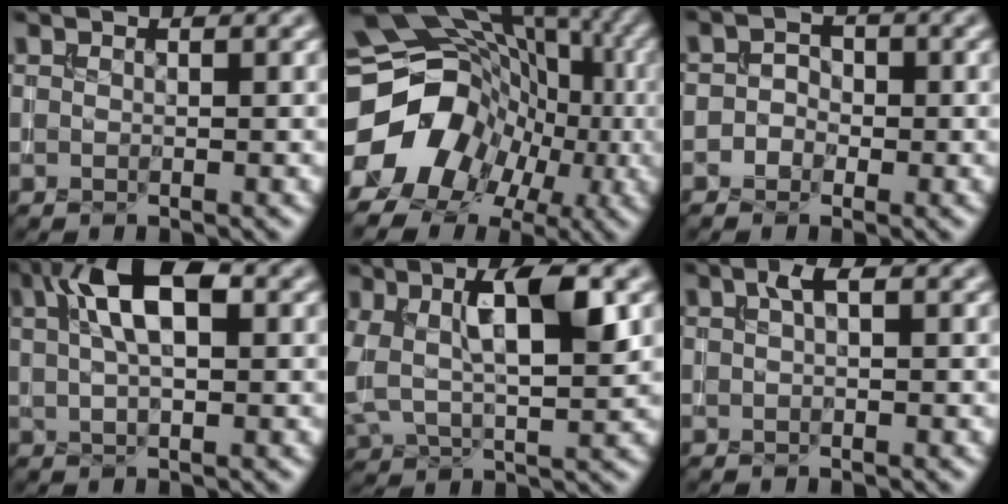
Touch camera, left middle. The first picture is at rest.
{"total": 18.1, "force": [-4.2, 15.1, 9.1], "torque": [-0.166, -0.019, -0.080]}
{"total": 1.9, "force": [-0.7, 1.6, 0.7], "torque": [0.010, 0.005, -0.021]}
{"total": 6.3, "force": [2.0, 2.6, 5.4], "torque": [-0.096, 0.016, 0.029]}
{"total": 7.5, "force": [1.8, 3.2, 6.5], "torque": [-0.120, 0.002, 0.029]}
{"total": 1.5, "force": [0.6, 0.4, 1.3], "torque": [-0.026, 0.005, 0.009]}